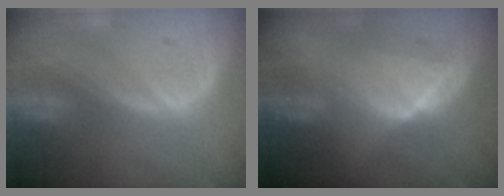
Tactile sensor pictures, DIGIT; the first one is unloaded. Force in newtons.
{"total": 6.6, "press": 6.6, "slide": 0.1}